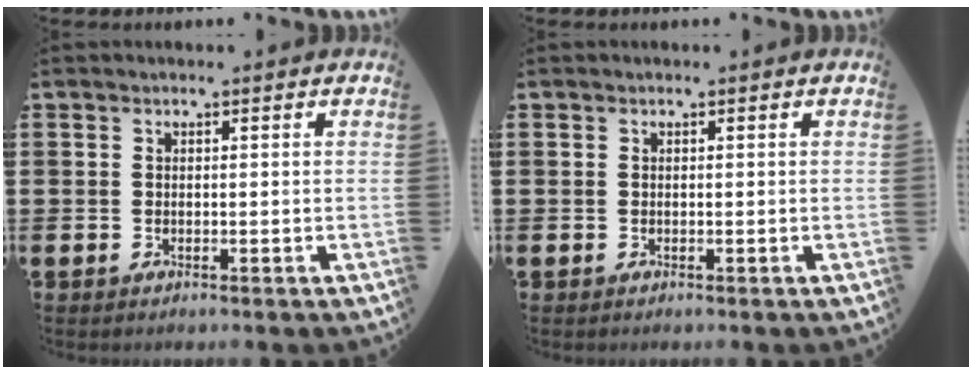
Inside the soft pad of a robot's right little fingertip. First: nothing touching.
{"total": 0.0}